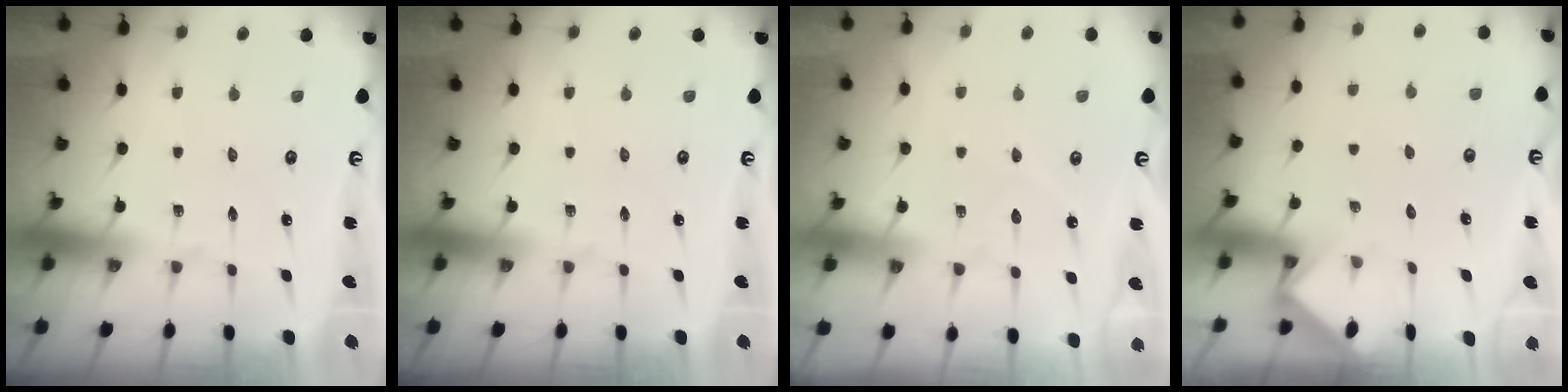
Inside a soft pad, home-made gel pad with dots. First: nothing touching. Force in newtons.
{"total": 0.0}
{"total": 4.4, "press": 4.3, "slide": 0.5}
{"total": 3.1, "press": 3.0, "slide": 0.3}